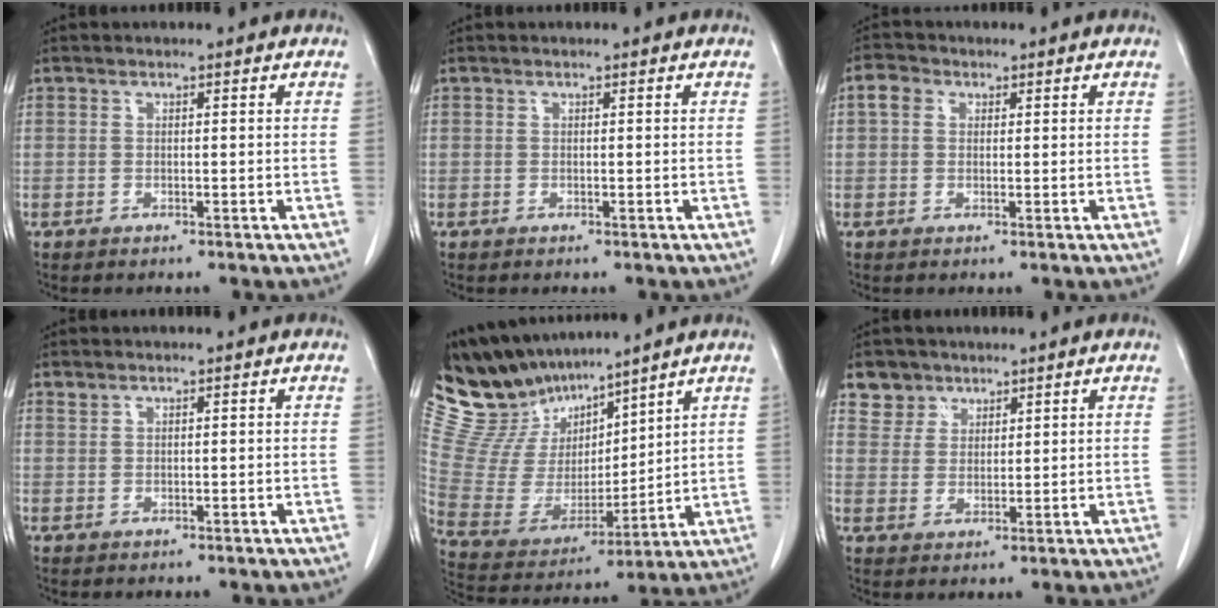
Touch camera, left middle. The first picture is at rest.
{"total": 0.0}
{"total": 2.6, "force": [0.8, 2.1, 1.3], "torque": [-0.027, 0.015, 0.015]}
{"total": 0.6, "force": [0.6, 0.1, 0.1], "torque": [-0.007, 0.004, 0.015]}
{"total": 14.5, "force": [13.2, 4.3, 4.5], "torque": [-0.107, 0.012, 0.267]}
{"total": 4.2, "force": [3.1, 2.8, -0.4], "torque": [0.016, 0.003, 0.054]}